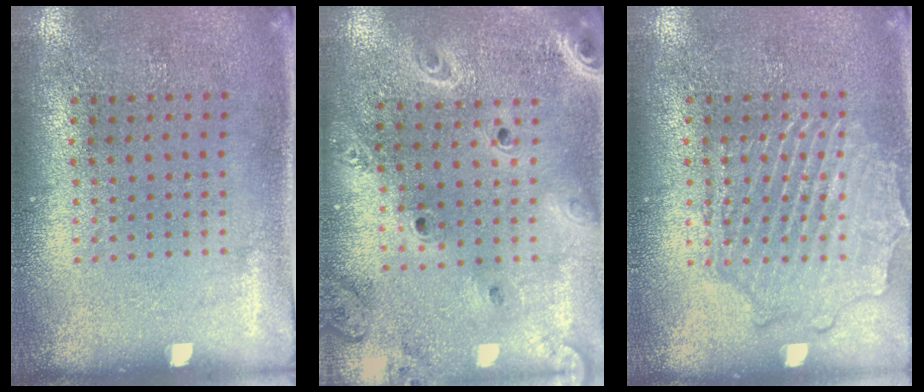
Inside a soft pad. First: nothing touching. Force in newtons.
{"total": 2.4, "press": 2.1, "slide": 1.1}
{"total": 2.6, "press": 2.6, "slide": 0.2}